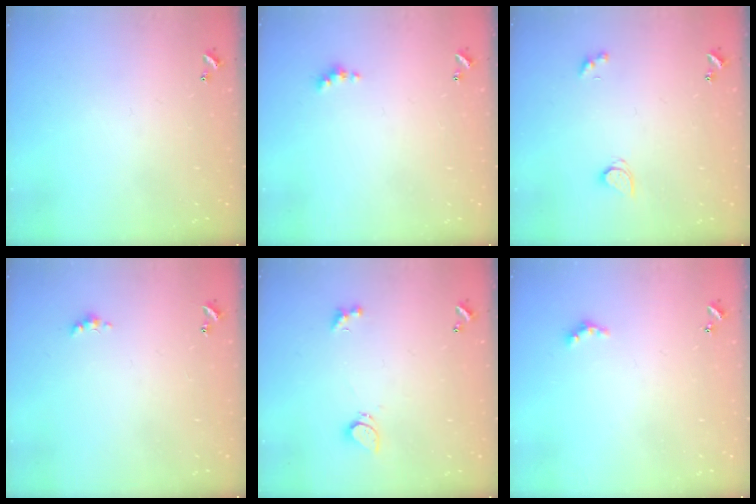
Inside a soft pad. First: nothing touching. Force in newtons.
{"total": 2.5, "press": 2.5, "slide": 0.5}
{"total": 2.6, "press": 2.6, "slide": 0.5}
{"total": 1.4, "press": 1.3, "slide": 0.4}
{"total": 2.6, "press": 2.5, "slide": 0.8}
{"total": 2.5, "press": 2.4, "slide": 0.4}